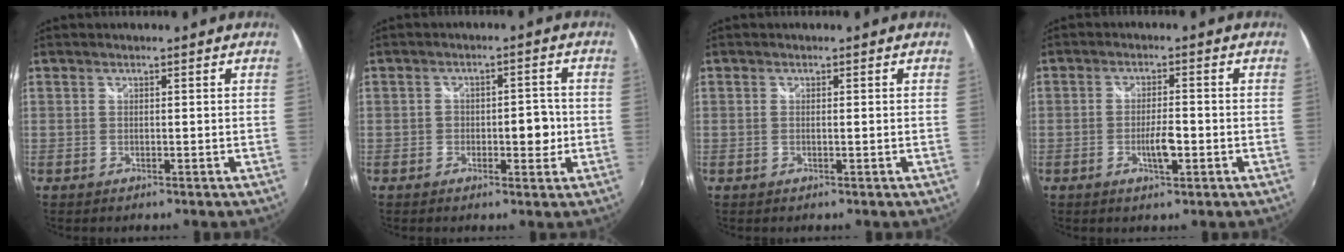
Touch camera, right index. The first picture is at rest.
{"total": 4.5, "force": [-1.2, 2.9, 3.3], "torque": [-0.045, 0.003, -0.017]}
{"total": 0.6, "force": [0.0, 0.1, 0.6], "torque": [-0.012, 0.001, -0.004]}
{"total": 4.4, "force": [-1.5, 1.3, 3.9], "torque": [-0.075, -0.002, -0.027]}